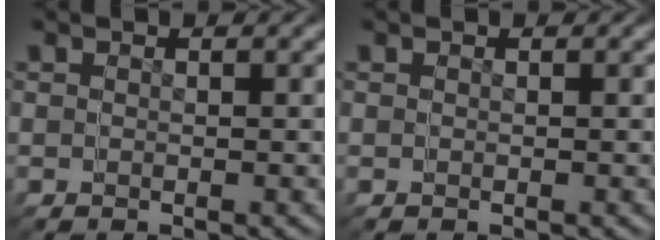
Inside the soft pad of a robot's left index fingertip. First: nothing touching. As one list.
[{"total": 0.0}]